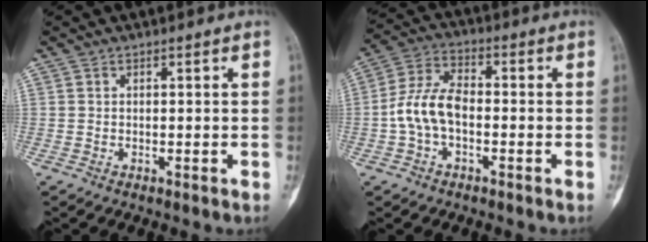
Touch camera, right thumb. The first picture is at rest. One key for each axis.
{"total": 8.9, "fx": -1.7, "fy": 5.1, "fz": 7.0, "tx": -0.143, "ty": 0.031, "tz": -0.039}